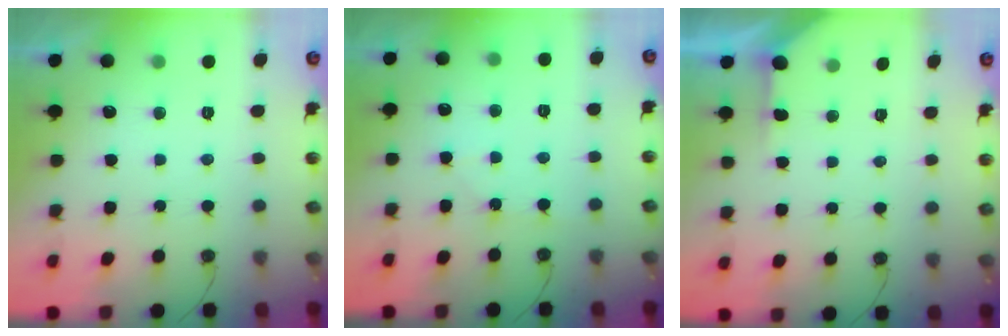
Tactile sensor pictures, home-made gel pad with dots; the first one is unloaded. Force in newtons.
{"total": 4.2, "press": 4.1, "slide": 0.5}
{"total": 1.5, "press": 1.5, "slide": 0.2}